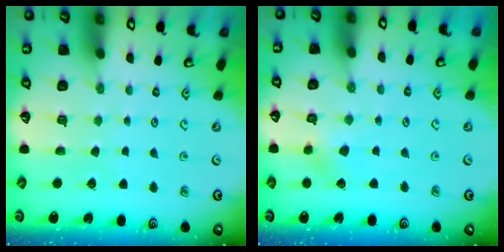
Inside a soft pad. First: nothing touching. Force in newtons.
{"total": 3.7, "press": 3.7, "slide": 0.5}